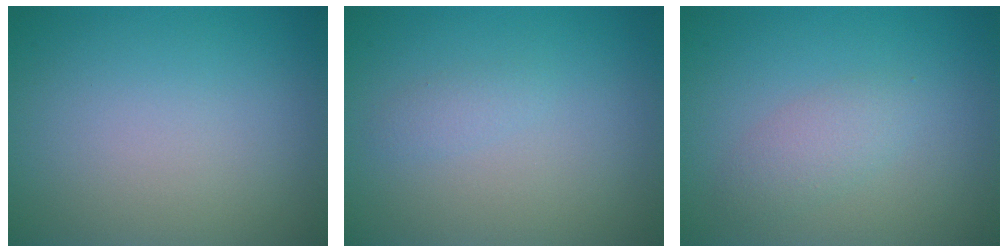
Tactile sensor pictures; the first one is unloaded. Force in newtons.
{"total": 0.8, "press": 0.8, "slide": 0.1}
{"total": 2.0, "press": 1.9, "slide": 0.1}